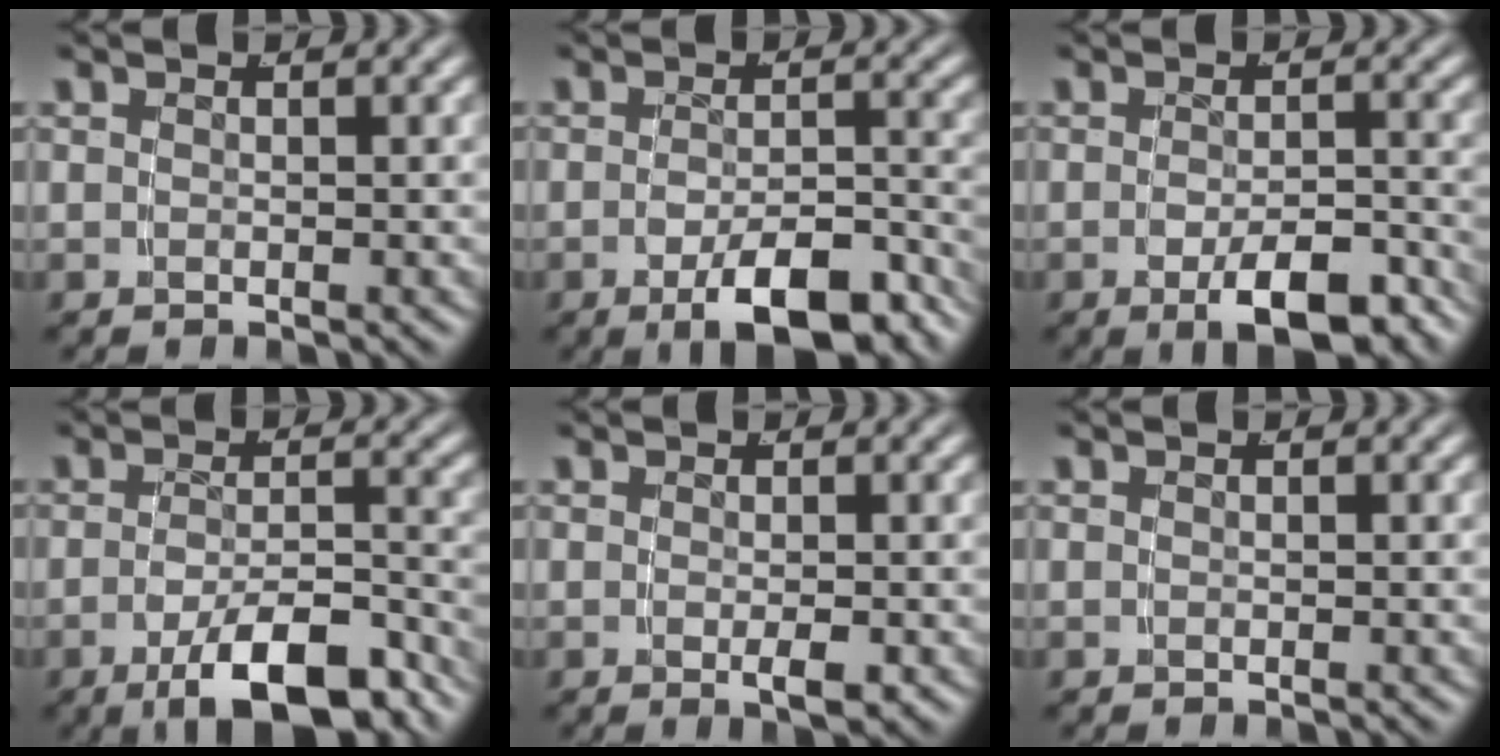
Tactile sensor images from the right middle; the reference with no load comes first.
{"total": 7.3, "force": [-4.8, 2.4, 5.0], "torque": [-0.065, -0.020, -0.064]}
{"total": 5.7, "force": [-3.6, 1.6, 4.1], "torque": [-0.052, -0.013, -0.052]}
{"total": 8.6, "force": [-5.4, 3.1, 5.9], "torque": [-0.082, -0.021, -0.072]}
{"total": 1.6, "force": [-0.4, 0.4, 1.5], "torque": [-0.026, -0.003, -0.003]}
{"total": 0.0}